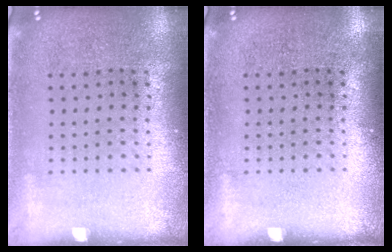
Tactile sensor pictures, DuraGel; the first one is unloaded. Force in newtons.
{"total": 0.0}